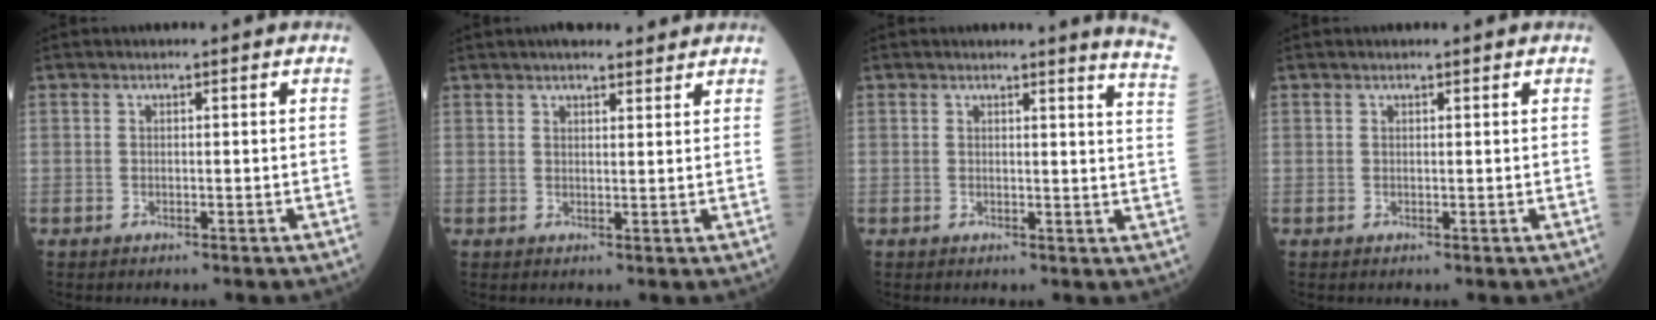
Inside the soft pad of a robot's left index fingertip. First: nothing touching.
{"total": 6.6, "force": [5.8, 1.4, 2.8], "torque": [-0.034, 0.021, 0.079]}
{"total": 6.4, "force": [6.1, -1.1, 1.5], "torque": [-0.014, -0.069, 0.039]}
{"total": 0.6, "force": [0.6, -0.1, 0.2], "torque": [-0.004, 0.005, 0.009]}